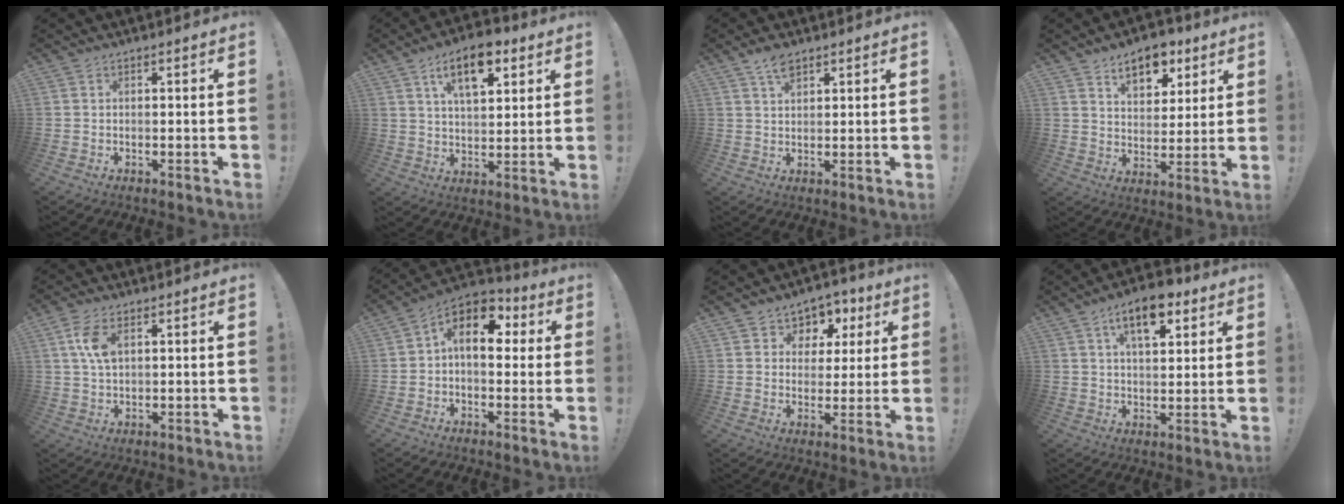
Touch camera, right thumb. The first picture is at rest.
{"total": 12.7, "force": [6.9, 6.1, 8.8], "torque": [-0.129, -0.021, 0.118]}
{"total": 4.4, "force": [3.0, 1.9, 2.7], "torque": [-0.051, -0.010, 0.053]}
{"total": 11.2, "force": [6.9, 6.7, 5.8], "torque": [-0.076, -0.035, 0.125]}
{"total": 7.3, "force": [2.6, 4.0, 5.5], "torque": [-0.108, 0.000, 0.047]}
{"total": 11.3, "force": [3.5, 6.8, 8.3], "torque": [-0.132, 0.002, 0.067]}
{"total": 6.8, "force": [2.4, 6.2, 1.3], "torque": [-0.017, -0.018, 0.049]}
{"total": 12.2, "force": [6.8, 5.7, 8.4], "torque": [-0.118, -0.022, 0.117]}